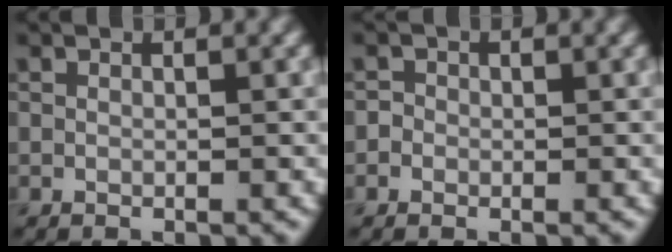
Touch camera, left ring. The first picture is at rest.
{"total": 0.9, "force": [-0.2, 0.9, 0.2], "torque": [0.001, -0.001, -0.009]}